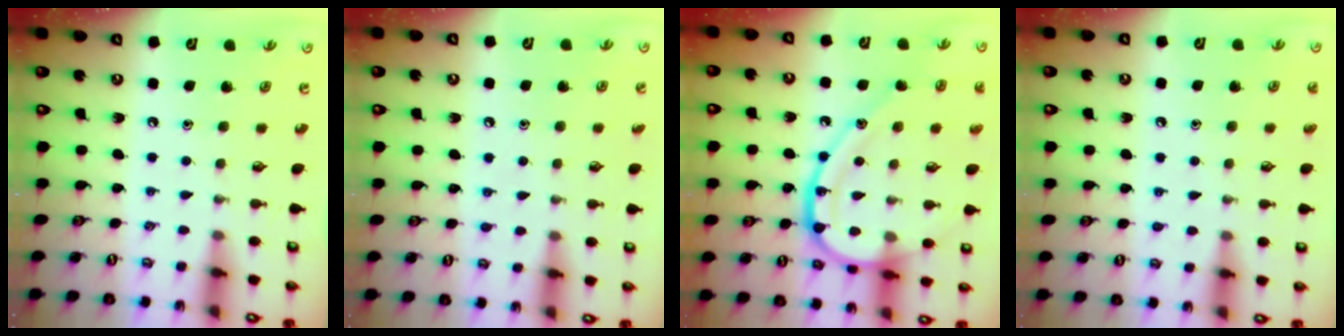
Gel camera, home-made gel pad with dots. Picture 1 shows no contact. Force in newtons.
{"total": 3.3, "press": 3.2, "slide": 0.7}
{"total": 18.6, "press": 18.6, "slide": 1.6}
{"total": 3.8, "press": 3.8, "slide": 0.4}